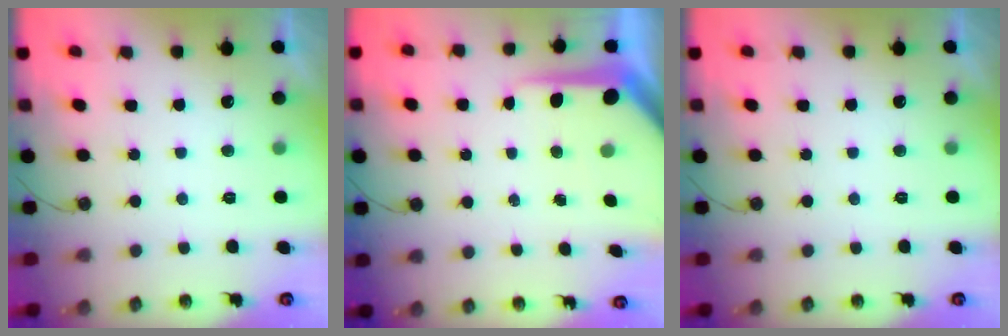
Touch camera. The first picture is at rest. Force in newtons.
{"total": 8.1, "press": 8.1, "slide": 0.7}
{"total": 0.0}